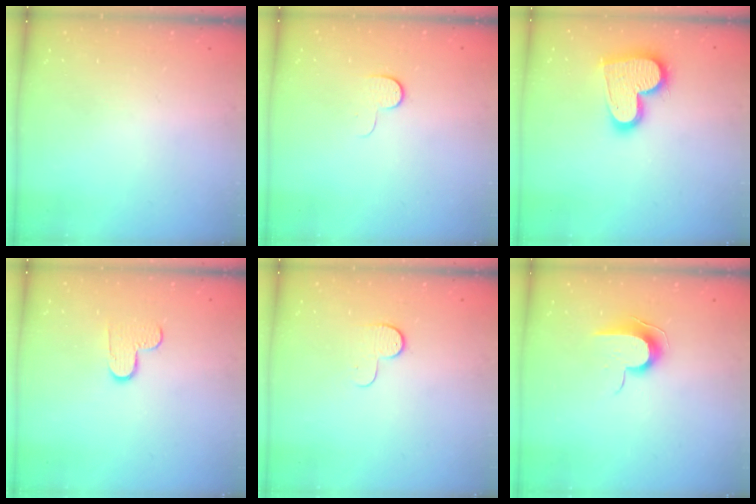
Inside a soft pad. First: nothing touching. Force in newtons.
{"total": 5.6, "press": 5.6, "slide": 0.6}
{"total": 17.0, "press": 16.9, "slide": 1.4}
{"total": 6.0, "press": 5.9, "slide": 0.6}
{"total": 6.9, "press": 6.8, "slide": 0.7}
{"total": 9.0, "press": 9.0, "slide": 1.0}